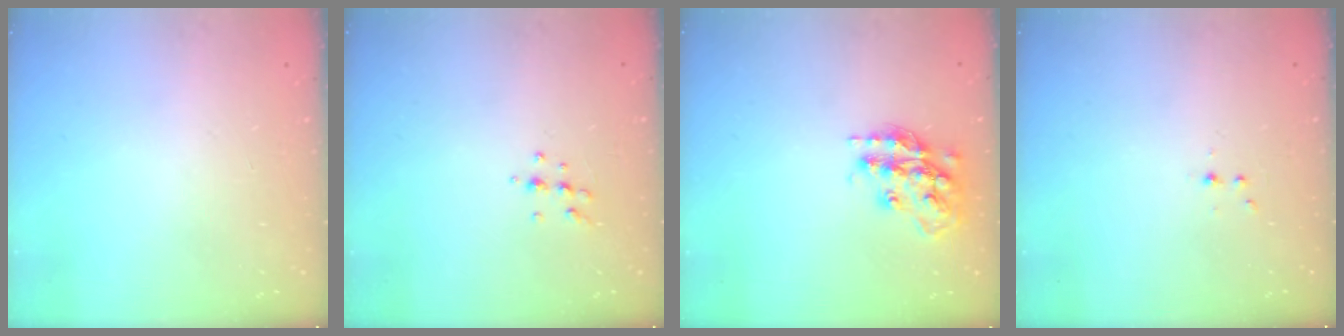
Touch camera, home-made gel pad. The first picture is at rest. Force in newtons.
{"total": 5.4, "press": 5.3, "slide": 1.0}
{"total": 16.8, "press": 16.8, "slide": 1.1}
{"total": 2.8, "press": 2.4, "slide": 1.5}